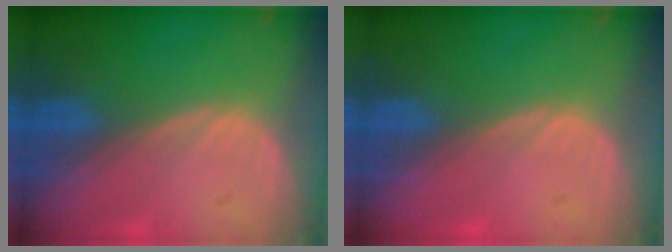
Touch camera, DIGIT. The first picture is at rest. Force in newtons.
{"total": 0.5, "press": 0.0, "slide": 0.5}